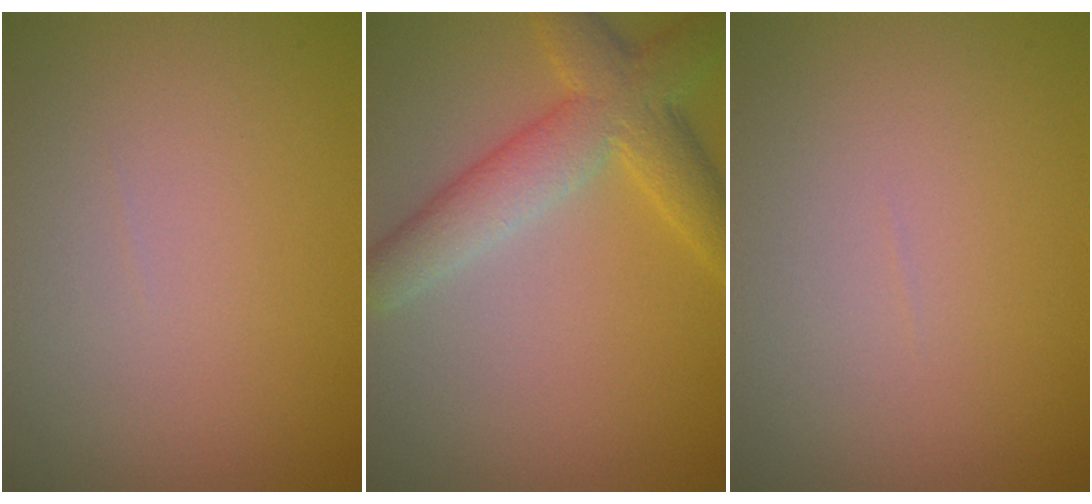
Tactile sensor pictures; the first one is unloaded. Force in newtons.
{"total": 5.7, "press": 5.7, "slide": 0.4}
{"total": 0.0}